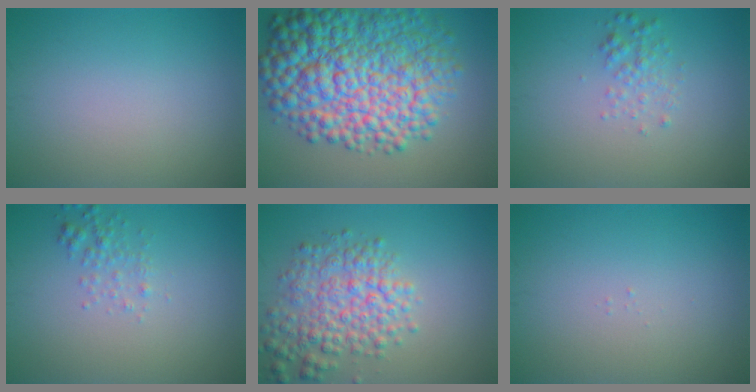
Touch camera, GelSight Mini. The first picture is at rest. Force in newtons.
{"total": 13.2, "press": 13.2, "slide": 0.2}
{"total": 1.6, "press": 1.6, "slide": 0.0}
{"total": 1.6, "press": 1.5, "slide": 0.2}
{"total": 5.5, "press": 5.5, "slide": 0.2}
{"total": 0.0}